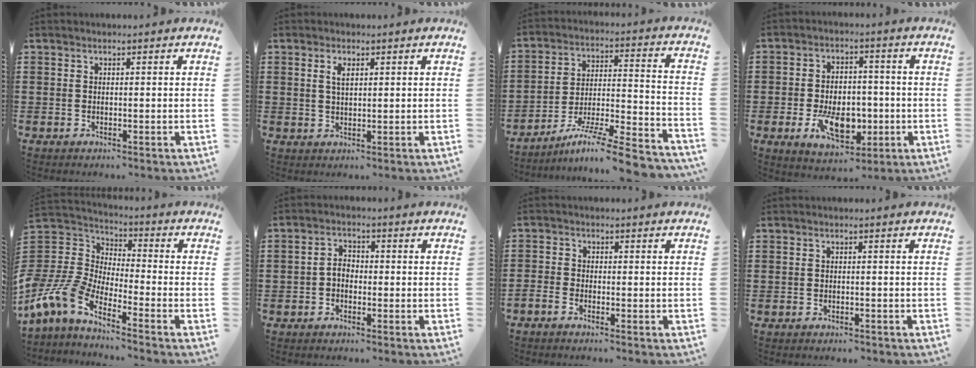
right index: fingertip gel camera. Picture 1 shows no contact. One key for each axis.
{"total": 2.0, "fx": 0.9, "fy": 0.8, "fz": 1.6, "tx": -0.034, "ty": 0.005, "tz": 0.015}
{"total": 10.0, "fx": -8.0, "fy": 0.1, "fz": 6.0, "tx": -0.097, "ty": 0.000, "tz": -0.160}
{"total": 9.6, "fx": -2.6, "fy": 6.0, "fz": 7.1, "tx": -0.128, "ty": 0.002, "tz": -0.045}
{"total": 7.8, "fx": -5.9, "fy": 3.6, "fz": 3.5, "tx": -0.123, "ty": -0.009, "tz": -0.131}
{"total": 2.3, "fx": -1.0, "fy": 1.4, "fz": 1.5, "tx": -0.038, "ty": 0.003, "tz": -0.023}
{"total": 1.2, "fx": -1.2, "fy": 0.1, "fz": 0.2, "tx": -0.007, "ty": 0.003, "tz": -0.023}
{"total": 0.6, "fx": -0.6, "fy": 0.1, "fz": 0.1, "tx": -0.004, "ty": -0.001, "tz": -0.013}